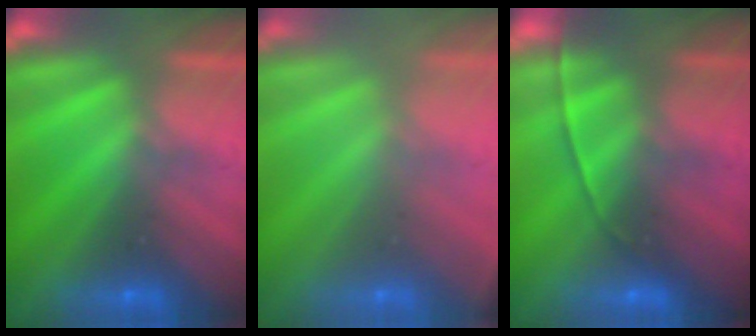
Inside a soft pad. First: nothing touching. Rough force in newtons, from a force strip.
{"total": 2.4}
{"total": 1.9}